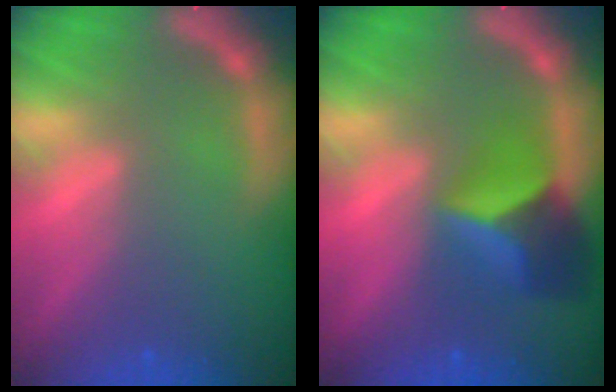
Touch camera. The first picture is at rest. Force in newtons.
{"total": 6.0}